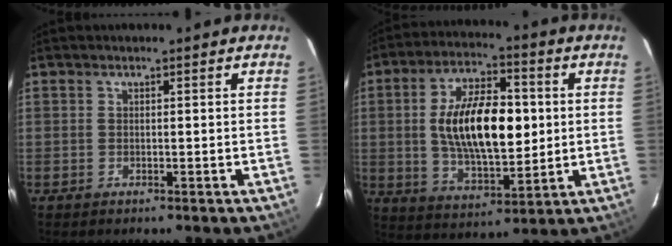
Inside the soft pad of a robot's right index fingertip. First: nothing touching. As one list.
[{"total": 17.1, "force": [1.3, 8.0, 15.1], "torque": [-0.267, 0.011, 0.031]}]